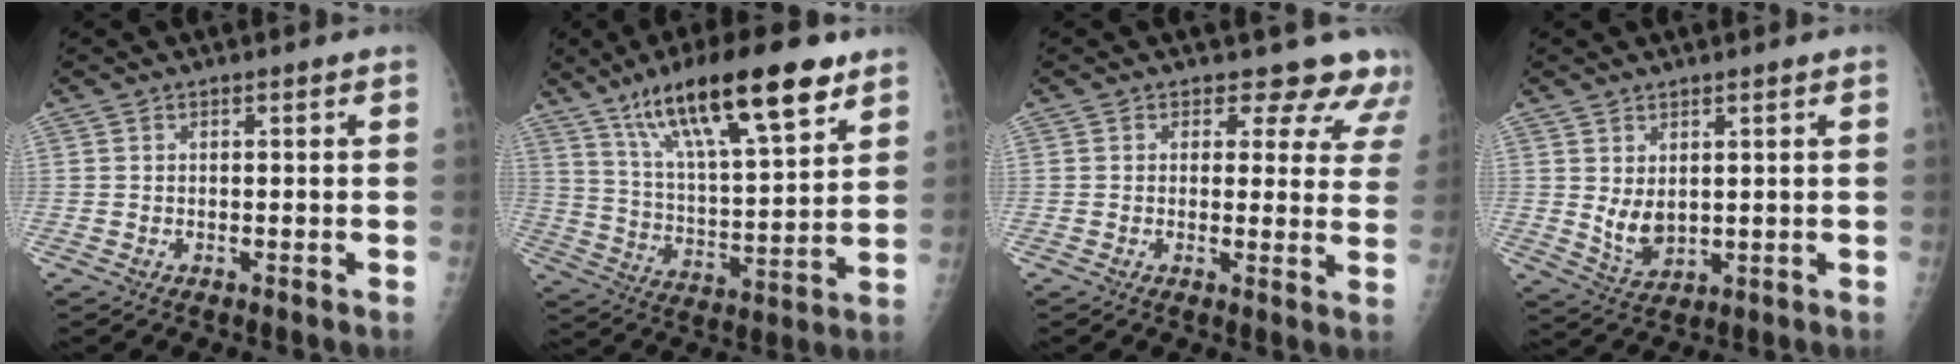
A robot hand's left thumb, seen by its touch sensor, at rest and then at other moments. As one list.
[{"total": 22.2, "force": [13.5, 6.0, 16.6], "torque": [-0.258, -0.039, 0.234]}, {"total": 9.7, "force": [8.4, 4.6, 1.3], "torque": [0.042, -0.043, 0.063]}, {"total": 5.0, "force": [1.1, 3.1, 3.8], "torque": [-0.054, -0.019, 0.032]}]